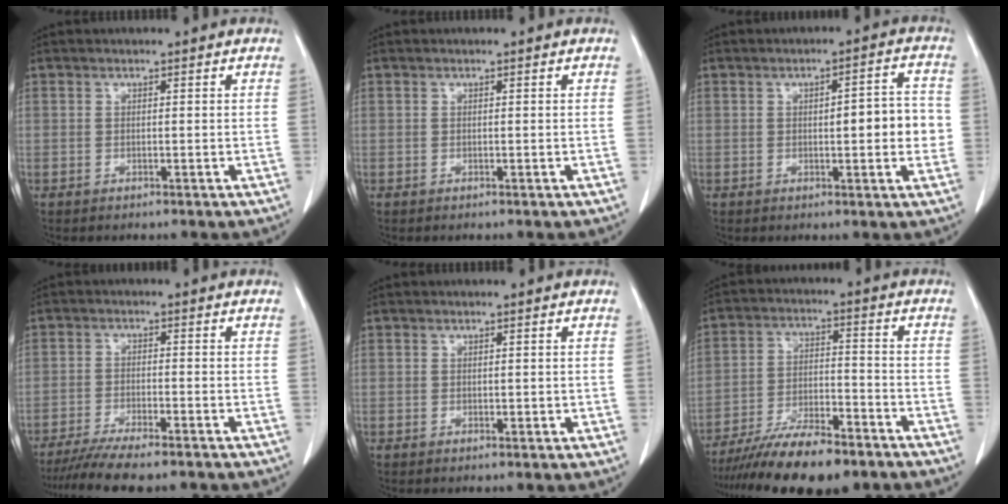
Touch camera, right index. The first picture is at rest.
{"total": 0.0}
{"total": 9.4, "force": [-0.1, 1.6, 9.2], "torque": [-0.128, 0.018, 0.000]}
{"total": 10.1, "force": [-8.5, 0.7, 5.4], "torque": [-0.078, -0.020, -0.134]}
{"total": 0.9, "force": [0.0, 0.7, 0.7], "torque": [-0.008, -0.002, 0.002]}
{"total": 14.1, "force": [-11.3, 3.3, 7.8], "torque": [-0.133, -0.009, -0.188]}